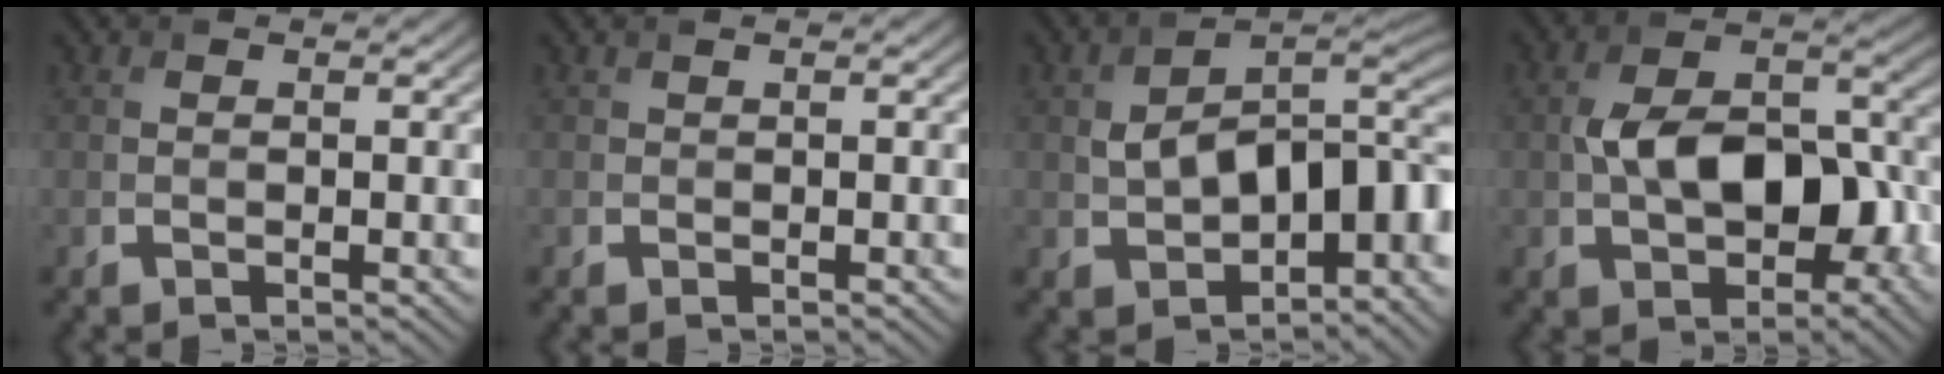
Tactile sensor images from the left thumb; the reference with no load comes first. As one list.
[{"total": 0.7, "force": [-0.1, -0.2, -0.7], "torque": [0.018, -0.001, -0.003]}, {"total": 11.5, "force": [-0.2, 6.8, 9.2], "torque": [-0.147, -0.002, -0.002]}, {"total": 10.1, "force": [-1.6, 6.3, 7.7], "torque": [-0.131, -0.001, -0.027]}]